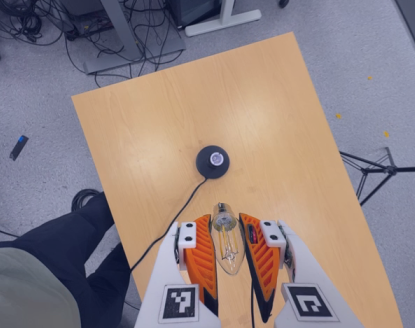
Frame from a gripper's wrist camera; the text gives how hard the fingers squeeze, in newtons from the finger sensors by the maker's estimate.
{"total": 22.8, "left": 24.8, "right": 20.7}